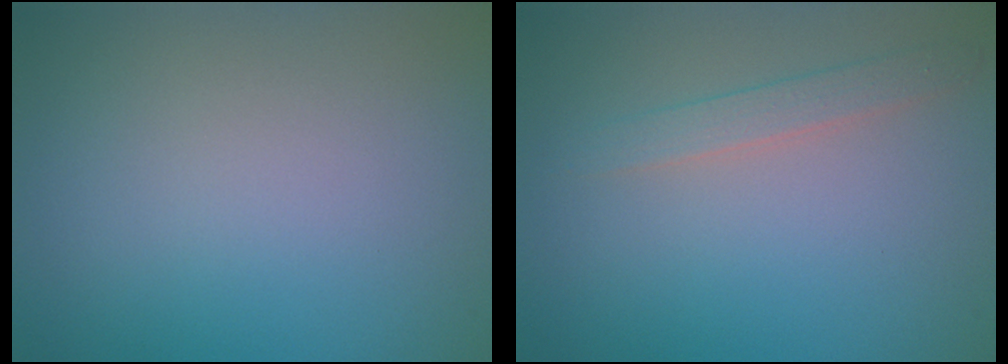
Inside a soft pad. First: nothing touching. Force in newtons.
{"total": 1.6, "press": 1.6, "slide": 0.0}